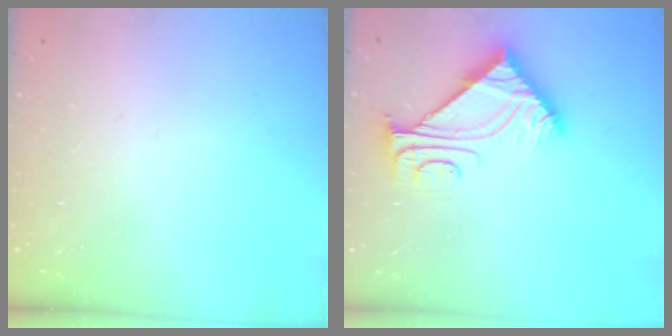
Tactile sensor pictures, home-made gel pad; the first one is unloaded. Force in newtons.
{"total": 8.8, "press": 8.7, "slide": 0.9}